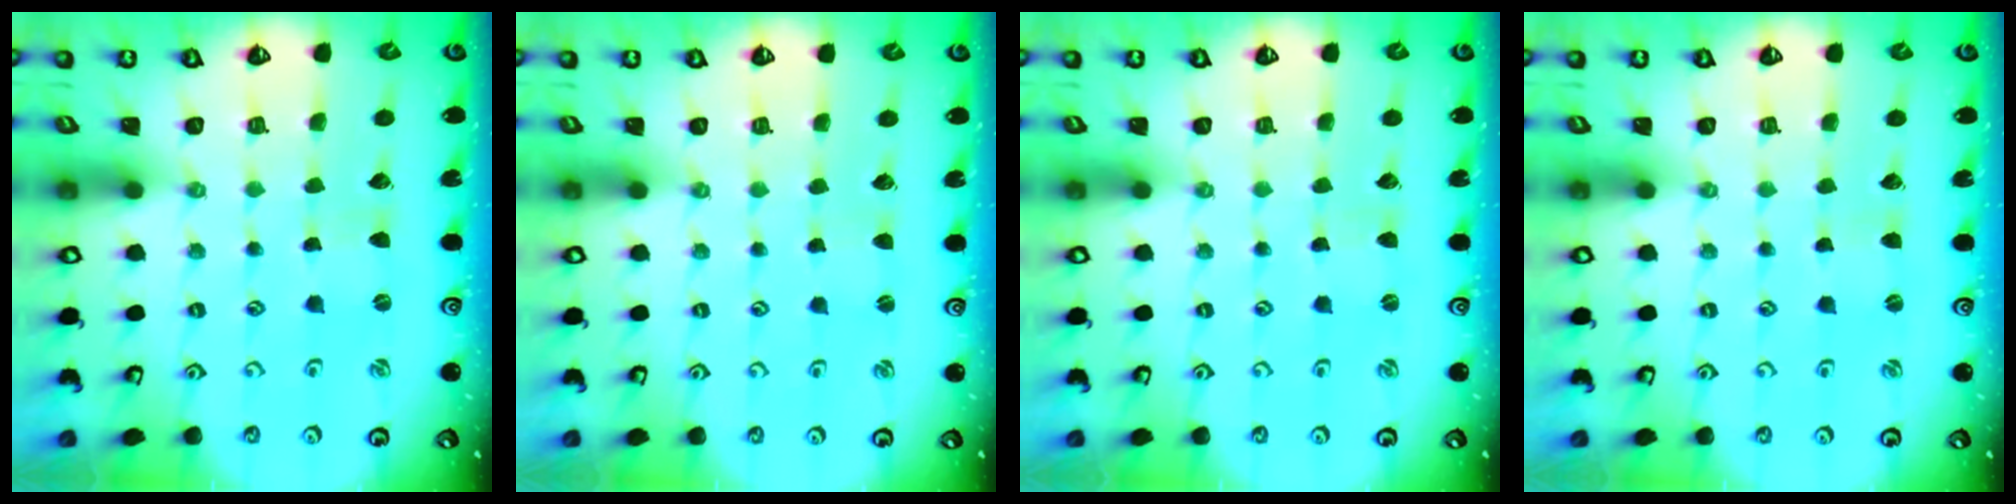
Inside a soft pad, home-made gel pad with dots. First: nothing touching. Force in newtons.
{"total": 0.0}
{"total": 0.0}
{"total": 1.0, "press": 1.0, "slide": 0.3}